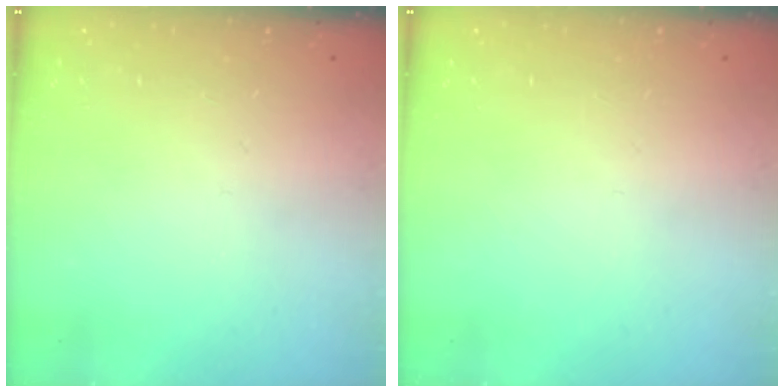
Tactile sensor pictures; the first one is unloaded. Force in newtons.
{"total": 0.0}